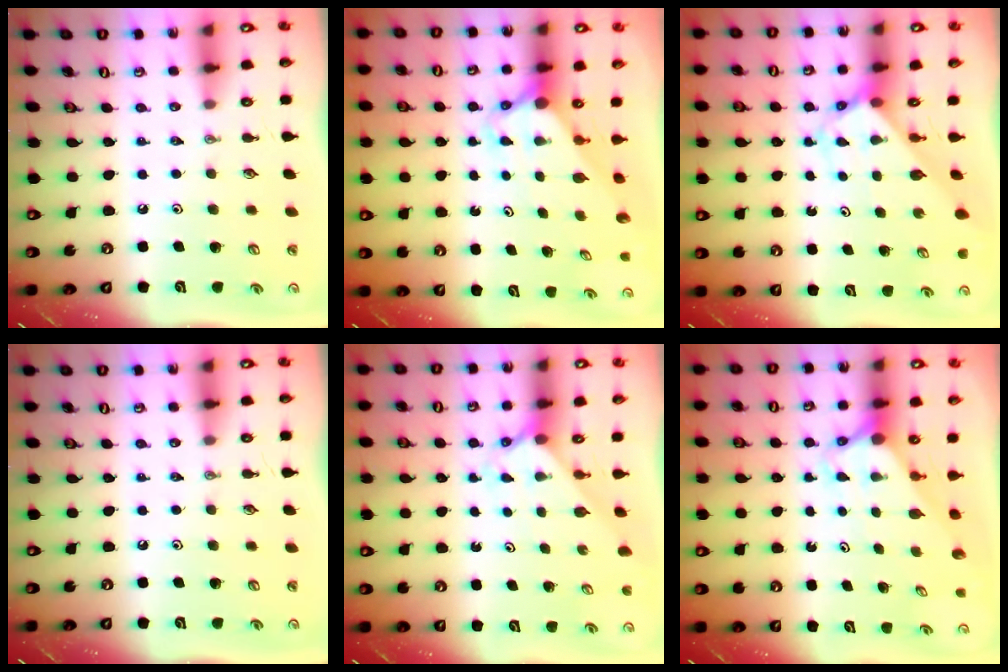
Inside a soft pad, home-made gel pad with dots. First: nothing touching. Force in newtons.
{"total": 3.0, "press": 3.0, "slide": 0.3}
{"total": 2.7, "press": 2.7, "slide": 0.1}
{"total": 0.0}
{"total": 2.1, "press": 2.1, "slide": 0.3}
{"total": 2.7, "press": 2.7, "slide": 0.0}